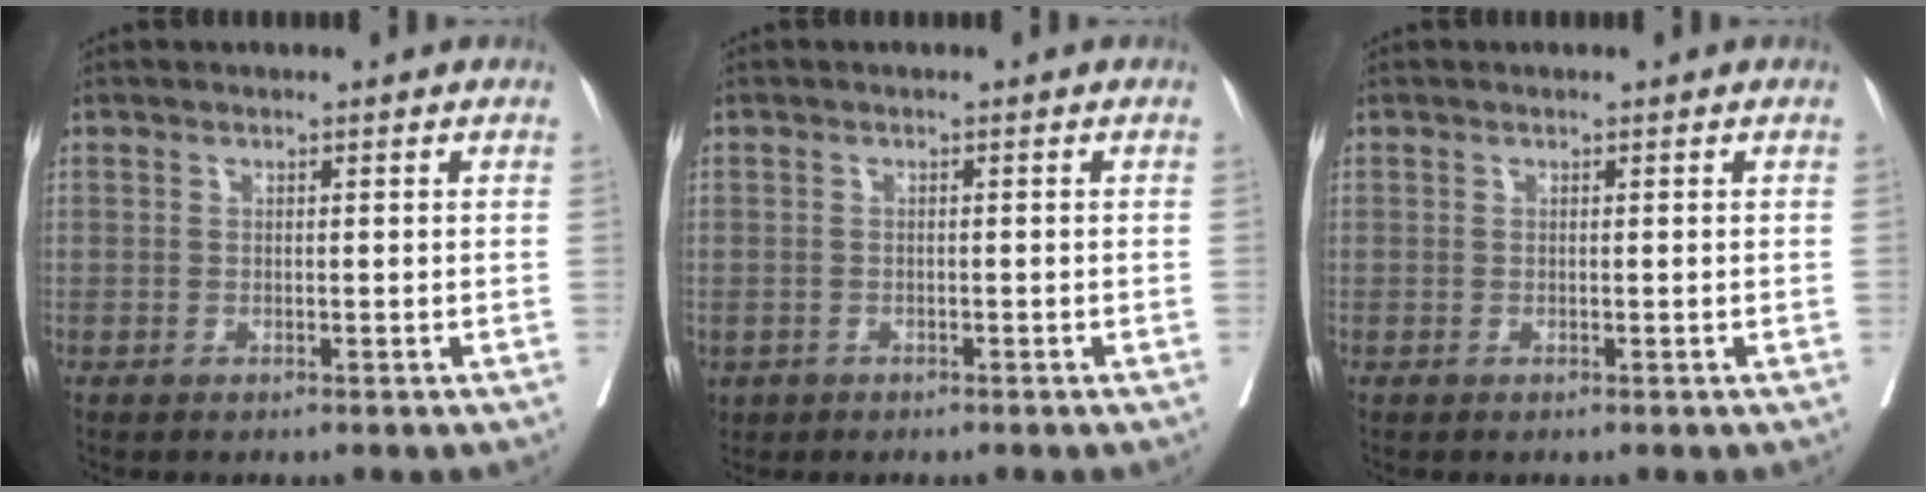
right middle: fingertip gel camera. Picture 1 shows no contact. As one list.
[{"total": 2.2, "force": [-1.4, 1.6, 0.5], "torque": [-0.013, -0.002, -0.022]}, {"total": 0.0}]